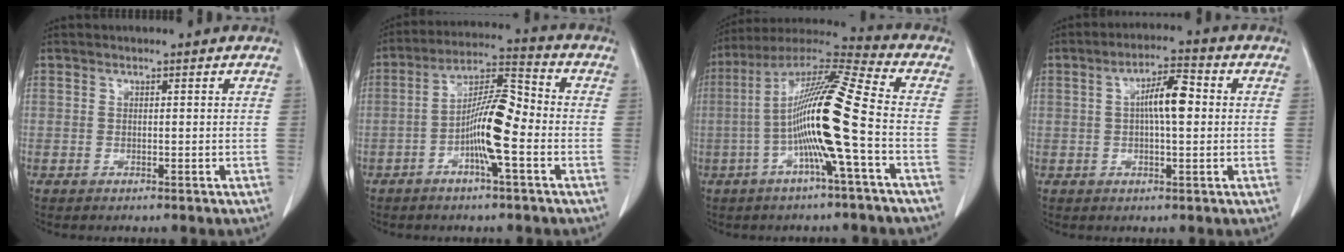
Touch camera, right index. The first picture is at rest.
{"total": 9.9, "force": [-2.7, 1.3, 9.4], "torque": [-0.175, 0.018, -0.052]}
{"total": 15.3, "force": [-2.9, -0.7, 15.0], "torque": [-0.277, 0.011, -0.068]}
{"total": 6.5, "force": [0.7, 1.6, 6.2], "torque": [-0.113, 0.016, 0.010]}